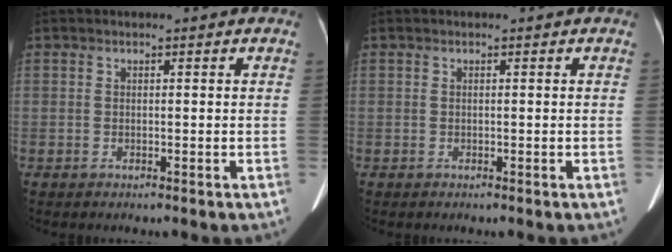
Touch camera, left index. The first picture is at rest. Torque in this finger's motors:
{"motor_torque": [-0.01, 0.01, 0.00, 0.00]}